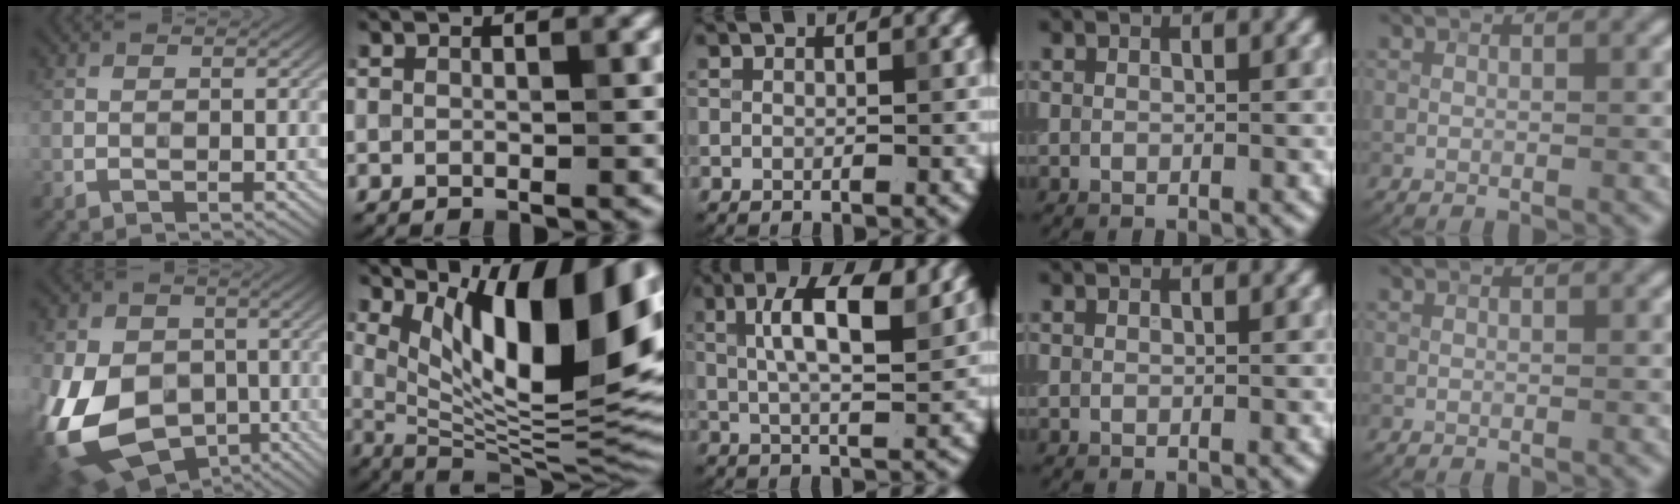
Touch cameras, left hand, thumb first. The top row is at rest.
{"thumb": {"total": 18.4, "force": [-5.3, 13.8, 10.9], "torque": [-0.251, -0.037, -0.092]}, "index": {"total": 15.3, "force": [5.8, 4.9, 13.2], "torque": [-0.168, -0.009, 0.101]}, "middle": {"total": 7.2, "force": [2.5, 2.2, 6.4], "torque": [-0.108, 0.007, 0.041]}}